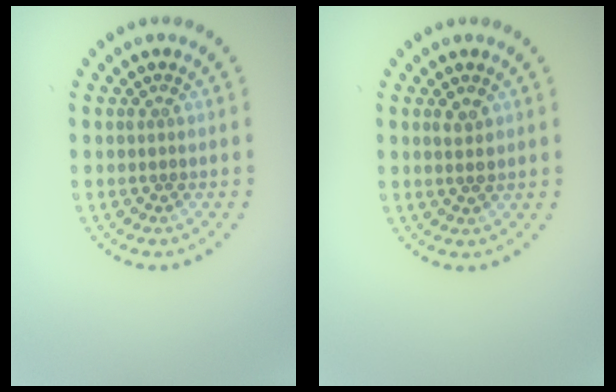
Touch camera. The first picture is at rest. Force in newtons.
{"total": 1.4, "press": 1.4, "slide": 0.2}